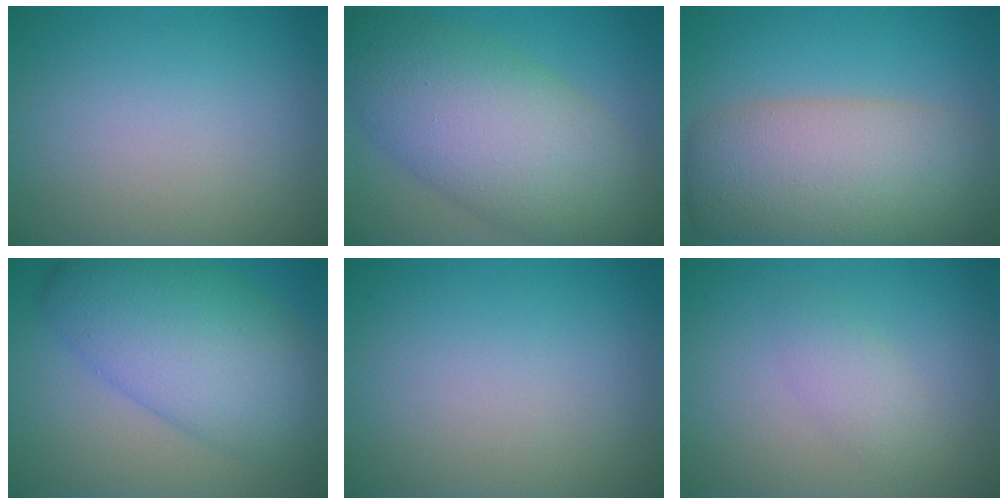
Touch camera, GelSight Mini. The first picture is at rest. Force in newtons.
{"total": 11.1, "press": 11.1, "slide": 0.2}
{"total": 9.7, "press": 9.7, "slide": 0.6}
{"total": 9.6, "press": 9.6, "slide": 0.2}
{"total": 0.0}
{"total": 1.9, "press": 1.9, "slide": 0.1}